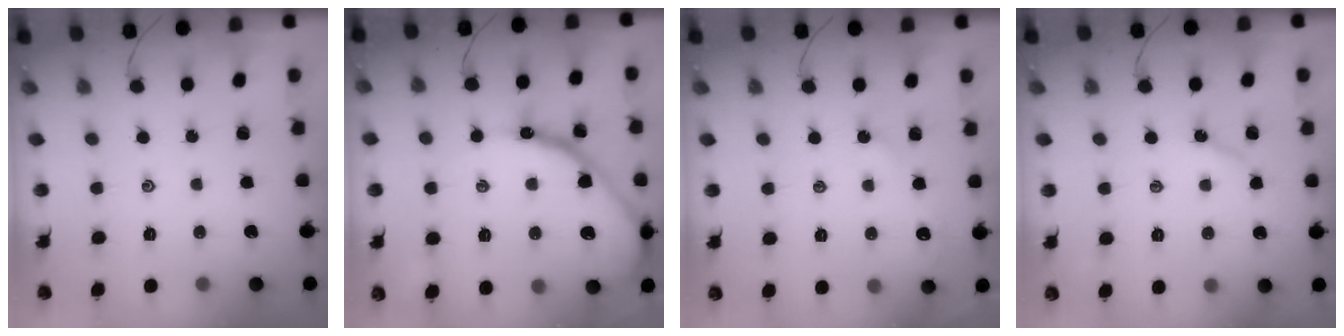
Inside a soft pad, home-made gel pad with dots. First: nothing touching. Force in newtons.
{"total": 17.3, "press": 17.3, "slide": 1.3}
{"total": 2.9, "press": 2.8, "slide": 0.3}
{"total": 2.8, "press": 2.8, "slide": 0.5}